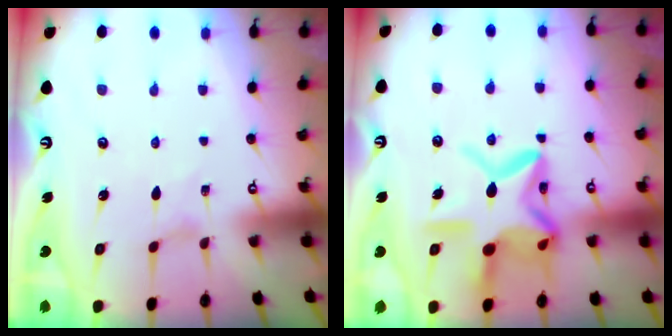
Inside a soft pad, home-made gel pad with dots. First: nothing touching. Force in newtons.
{"total": 17.6, "press": 17.5, "slide": 1.5}